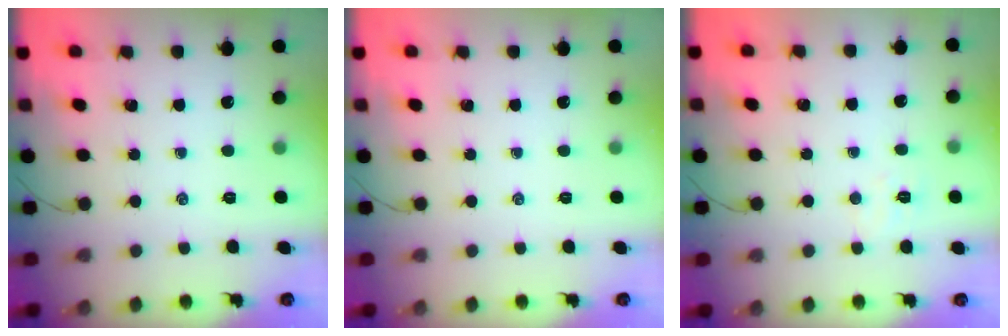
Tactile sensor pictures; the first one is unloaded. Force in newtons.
{"total": 0.0}
{"total": 3.6, "press": 3.5, "slide": 0.9}